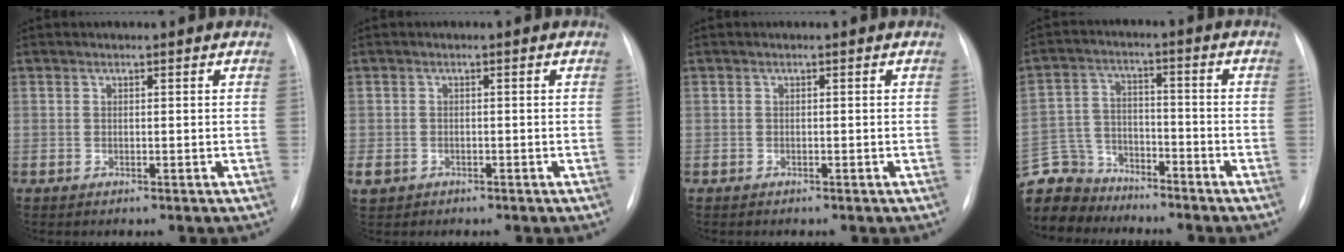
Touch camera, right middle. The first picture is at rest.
{"total": 3.4, "force": [-2.0, 2.6, 1.1], "torque": [-0.025, -0.001, -0.029]}
{"total": 0.0}
{"total": 11.5, "force": [-10.5, 4.7, 0.5], "torque": [-0.030, 0.023, -0.194]}